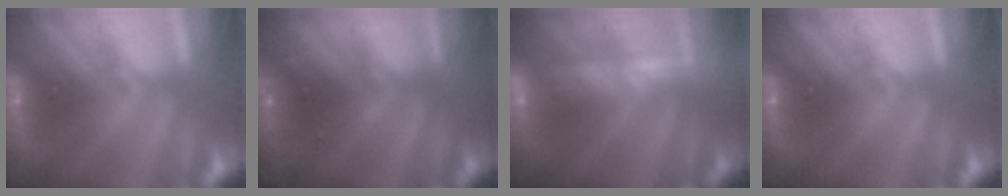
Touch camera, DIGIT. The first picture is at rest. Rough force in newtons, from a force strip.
{"total": 9.3}
{"total": 2.3}
{"total": 0.0}